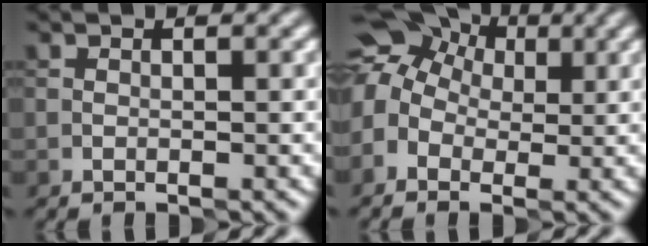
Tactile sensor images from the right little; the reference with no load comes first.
{"total": 8.4, "force": [1.6, 6.9, 4.5], "torque": [-0.084, 0.041, -0.005]}